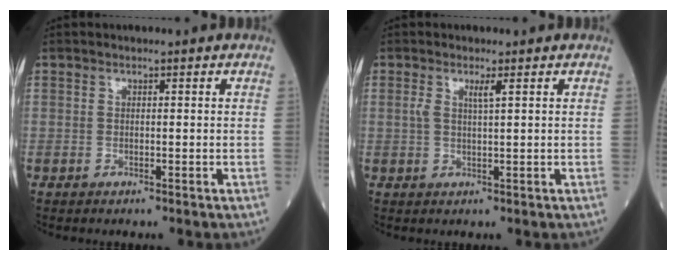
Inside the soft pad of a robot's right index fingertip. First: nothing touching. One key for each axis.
{"total": 1.9, "fx": 0.8, "fy": -0.1, "fz": 1.8, "tx": -0.041, "ty": 0.002, "tz": 0.015}